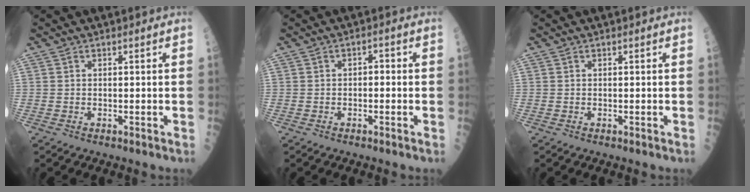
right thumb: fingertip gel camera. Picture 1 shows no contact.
{"total": 1.8, "force": [-0.1, 1.2, 1.4], "torque": [-0.012, 0.008, -0.006]}
{"total": 0.0}